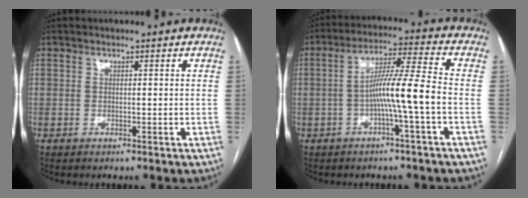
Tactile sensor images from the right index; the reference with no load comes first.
{"total": 8.8, "force": [-2.2, -0.9, 8.5], "torque": [-0.153, 0.015, -0.040]}